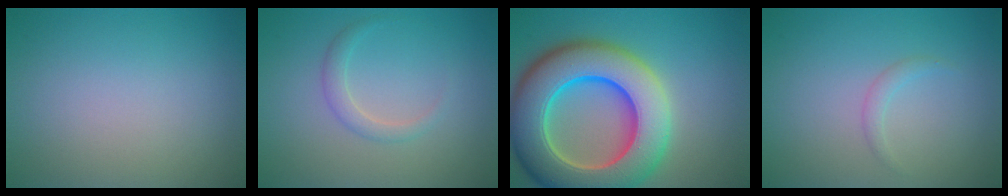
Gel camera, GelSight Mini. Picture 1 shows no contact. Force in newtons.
{"total": 1.6, "press": 1.6, "slide": 0.1}
{"total": 13.2, "press": 13.2, "slide": 0.6}
{"total": 0.9, "press": 0.9, "slide": 0.1}